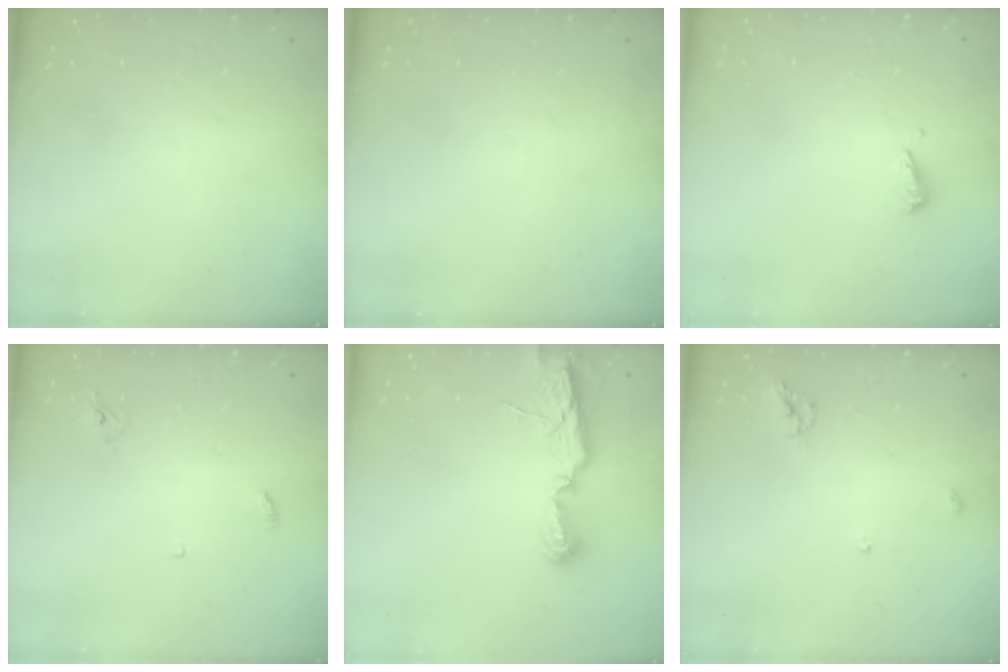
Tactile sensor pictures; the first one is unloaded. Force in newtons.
{"total": 0.0}
{"total": 2.9, "press": 2.9, "slide": 0.4}
{"total": 2.9, "press": 2.9, "slide": 0.2}
{"total": 7.0, "press": 7.0, "slide": 0.5}
{"total": 5.6, "press": 5.6, "slide": 0.7}